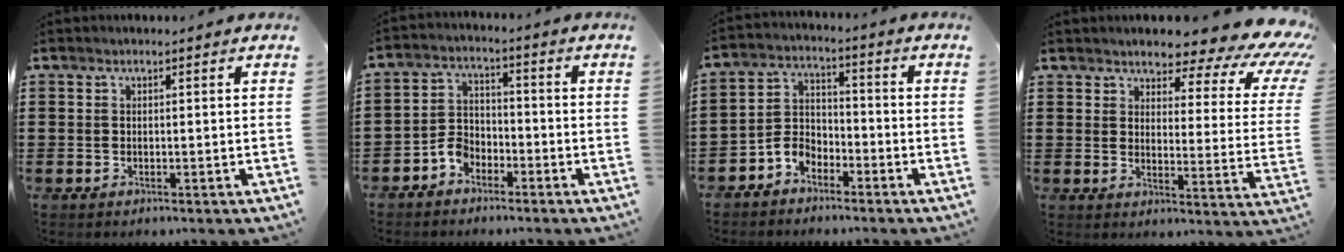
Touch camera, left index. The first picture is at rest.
{"total": 4.1, "force": [-3.2, 2.3, 1.2], "torque": [-0.034, 0.009, -0.066]}
{"total": 4.7, "force": [-3.9, 2.3, 1.1], "torque": [-0.033, 0.010, -0.080]}
{"total": 6.4, "force": [5.3, 1.3, 3.4], "torque": [-0.066, -0.045, 0.084]}